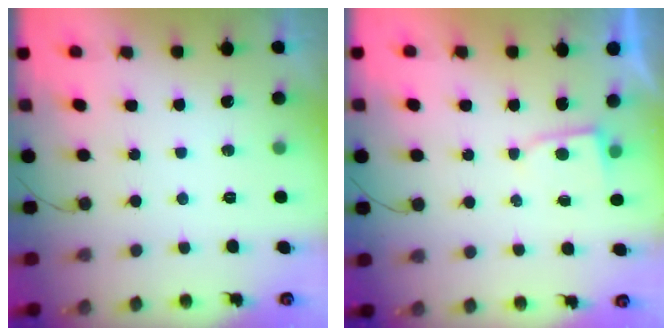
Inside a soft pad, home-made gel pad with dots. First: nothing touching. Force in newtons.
{"total": 2.1, "press": 2.1, "slide": 0.3}